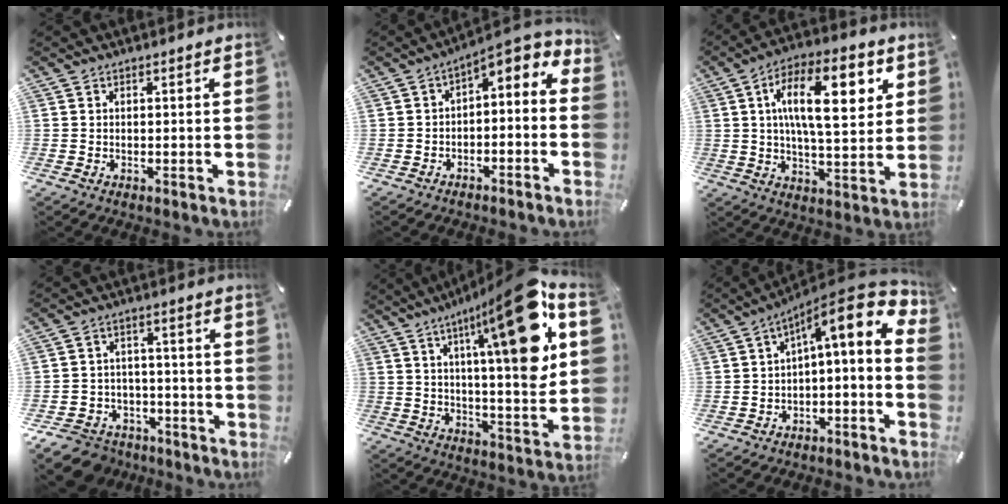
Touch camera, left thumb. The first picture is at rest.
{"total": 3.5, "force": [1.1, 2.2, 2.5], "torque": [-0.035, -0.022, 0.006]}
{"total": 17.9, "force": [5.8, 7.3, 15.3], "torque": [-0.244, 0.001, 0.086]}
{"total": 8.4, "force": [-5.9, 5.6, 2.3], "torque": [-0.049, 0.036, -0.109]}
{"total": 24.6, "force": [9.5, 6.4, 21.8], "torque": [-0.310, -0.058, 0.130]}
{"total": 11.6, "force": [5.0, 3.3, 9.9], "torque": [-0.145, -0.046, 0.078]}